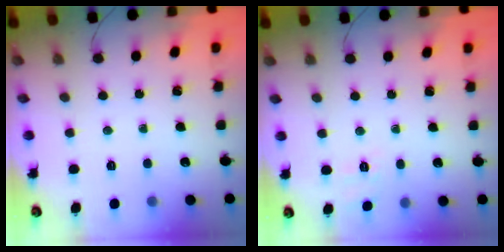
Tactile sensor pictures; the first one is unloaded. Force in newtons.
{"total": 2.7, "press": 2.0, "slide": 1.8}